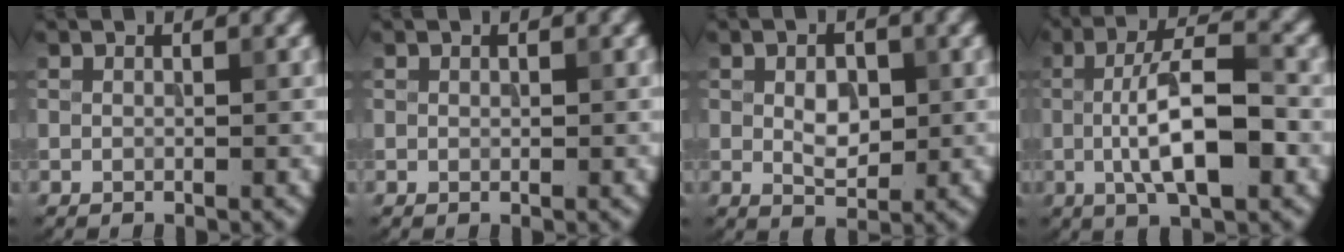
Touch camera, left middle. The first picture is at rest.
{"total": 0.0}
{"total": 3.0, "force": [0.2, 1.8, 2.4], "torque": [-0.041, -0.001, 0.004]}
{"total": 7.7, "force": [-1.0, 2.4, 7.2], "torque": [-0.123, 0.008, -0.022]}